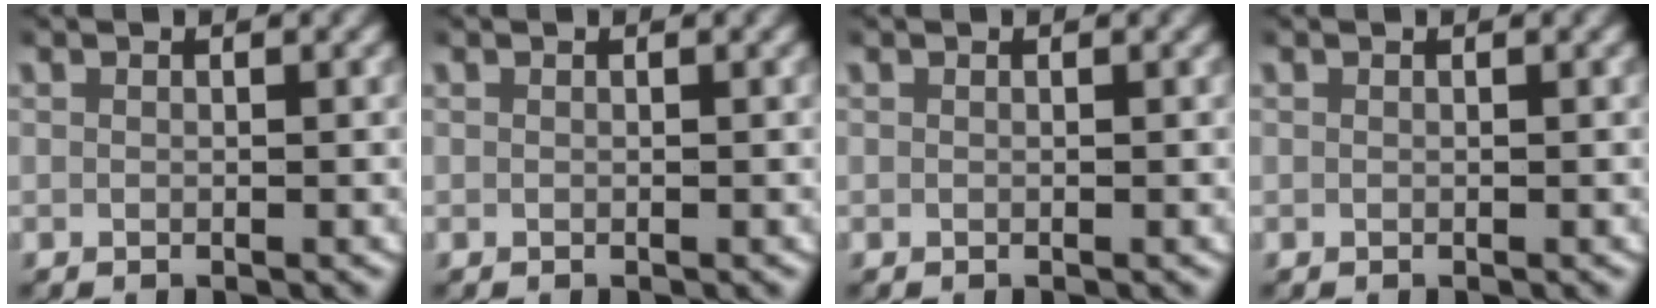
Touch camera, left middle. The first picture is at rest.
{"total": 0.0}
{"total": 0.0}
{"total": 0.0}